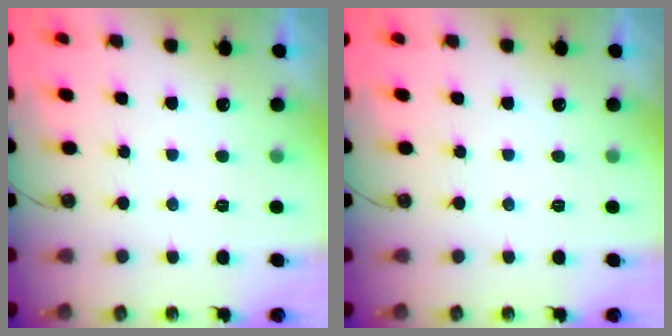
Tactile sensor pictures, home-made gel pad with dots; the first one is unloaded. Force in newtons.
{"total": 0.0}